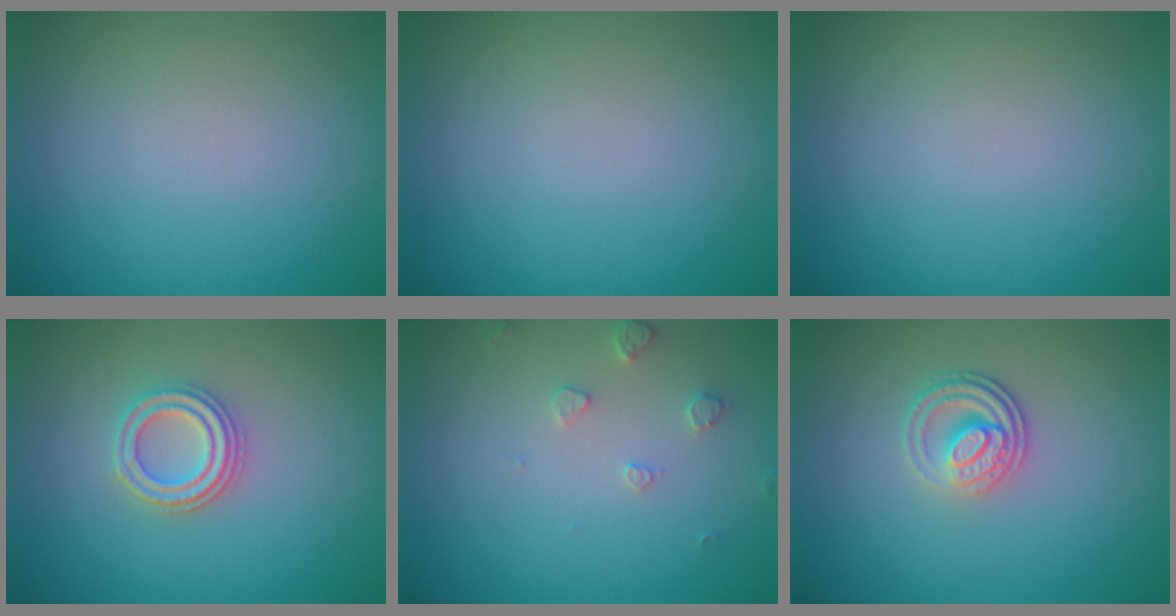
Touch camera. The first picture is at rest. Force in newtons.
{"total": 0.0}
{"total": 0.0}
{"total": 2.9, "press": 2.7, "slide": 1.2}
{"total": 1.5, "press": 1.5, "slide": 0.3}
{"total": 3.0, "press": 2.4, "slide": 1.8}